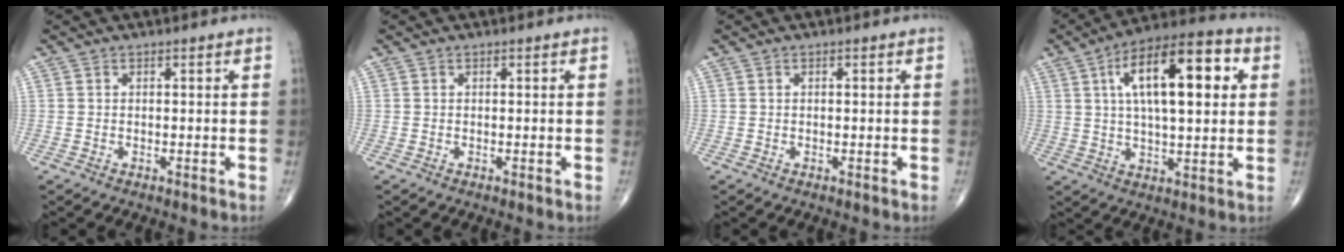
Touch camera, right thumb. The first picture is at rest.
{"total": 0.0}
{"total": 0.0}
{"total": 19.1, "force": [5.0, 7.5, 16.9], "torque": [-0.250, 0.014, 0.072]}